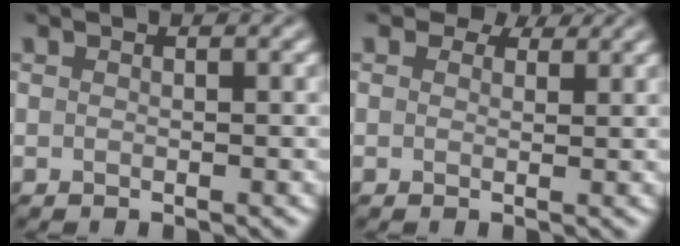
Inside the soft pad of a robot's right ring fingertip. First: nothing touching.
{"total": 2.9, "force": [2.1, 1.4, 1.2], "torque": [-0.024, -0.001, 0.020]}